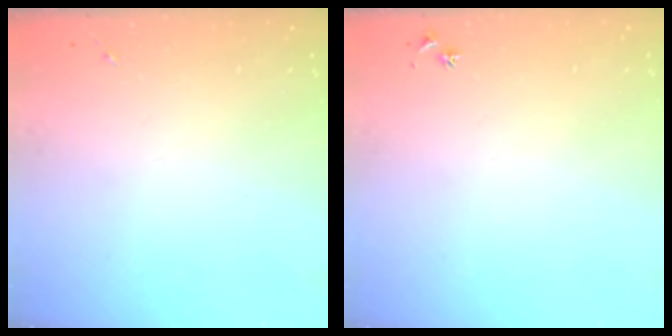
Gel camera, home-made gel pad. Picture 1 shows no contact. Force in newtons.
{"total": 2.9, "press": 2.8, "slide": 0.3}